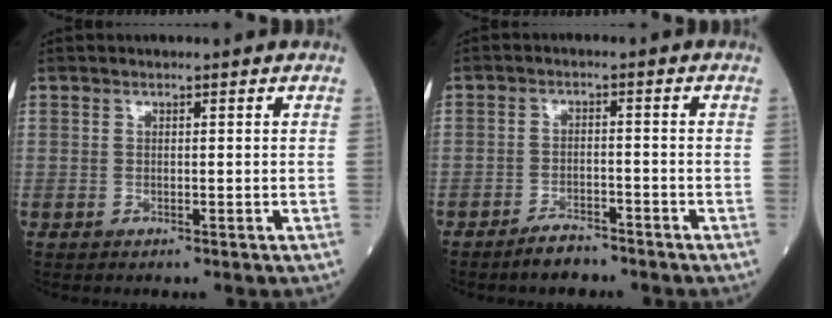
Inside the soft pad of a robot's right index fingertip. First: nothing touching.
{"total": 3.6, "force": [-3.2, 1.0, 1.4], "torque": [-0.029, 0.000, -0.055]}